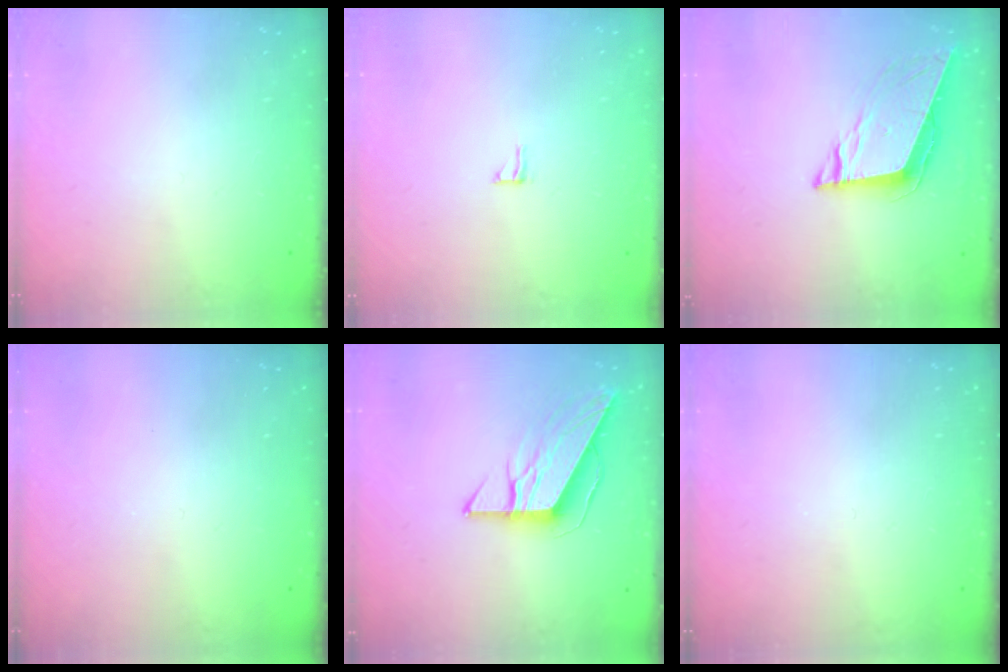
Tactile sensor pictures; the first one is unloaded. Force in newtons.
{"total": 4.3, "press": 4.3, "slide": 0.3}
{"total": 9.1, "press": 8.5, "slide": 3.1}
{"total": 0.0}
{"total": 11.1, "press": 11.0, "slide": 1.2}
{"total": 0.0}